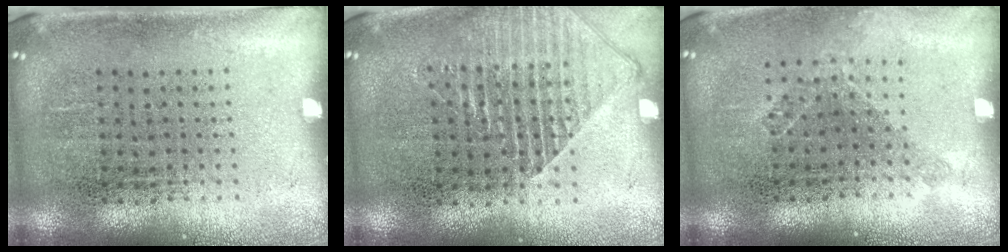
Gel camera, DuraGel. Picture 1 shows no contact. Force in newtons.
{"total": 1.6, "press": 1.4, "slide": 0.8}
{"total": 1.1, "press": 0.9, "slide": 0.6}